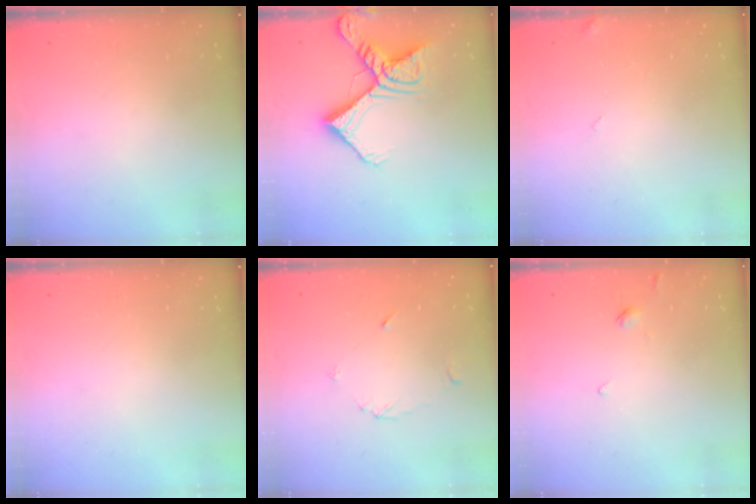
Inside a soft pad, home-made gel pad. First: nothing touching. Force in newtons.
{"total": 15.1, "press": 15.0, "slide": 1.7}
{"total": 3.2, "press": 3.2, "slide": 0.4}
{"total": 0.0}
{"total": 3.3, "press": 3.3, "slide": 0.4}
{"total": 1.8, "press": 1.7, "slide": 0.5}